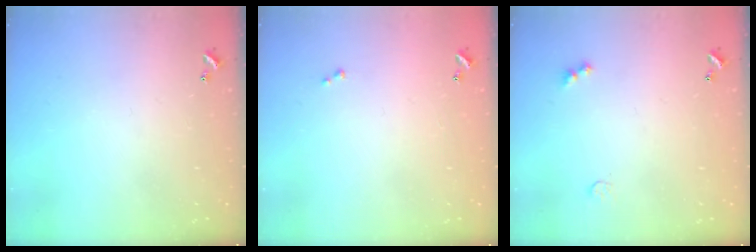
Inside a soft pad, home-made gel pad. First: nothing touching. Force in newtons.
{"total": 0.0}
{"total": 4.3, "press": 4.3, "slide": 0.6}